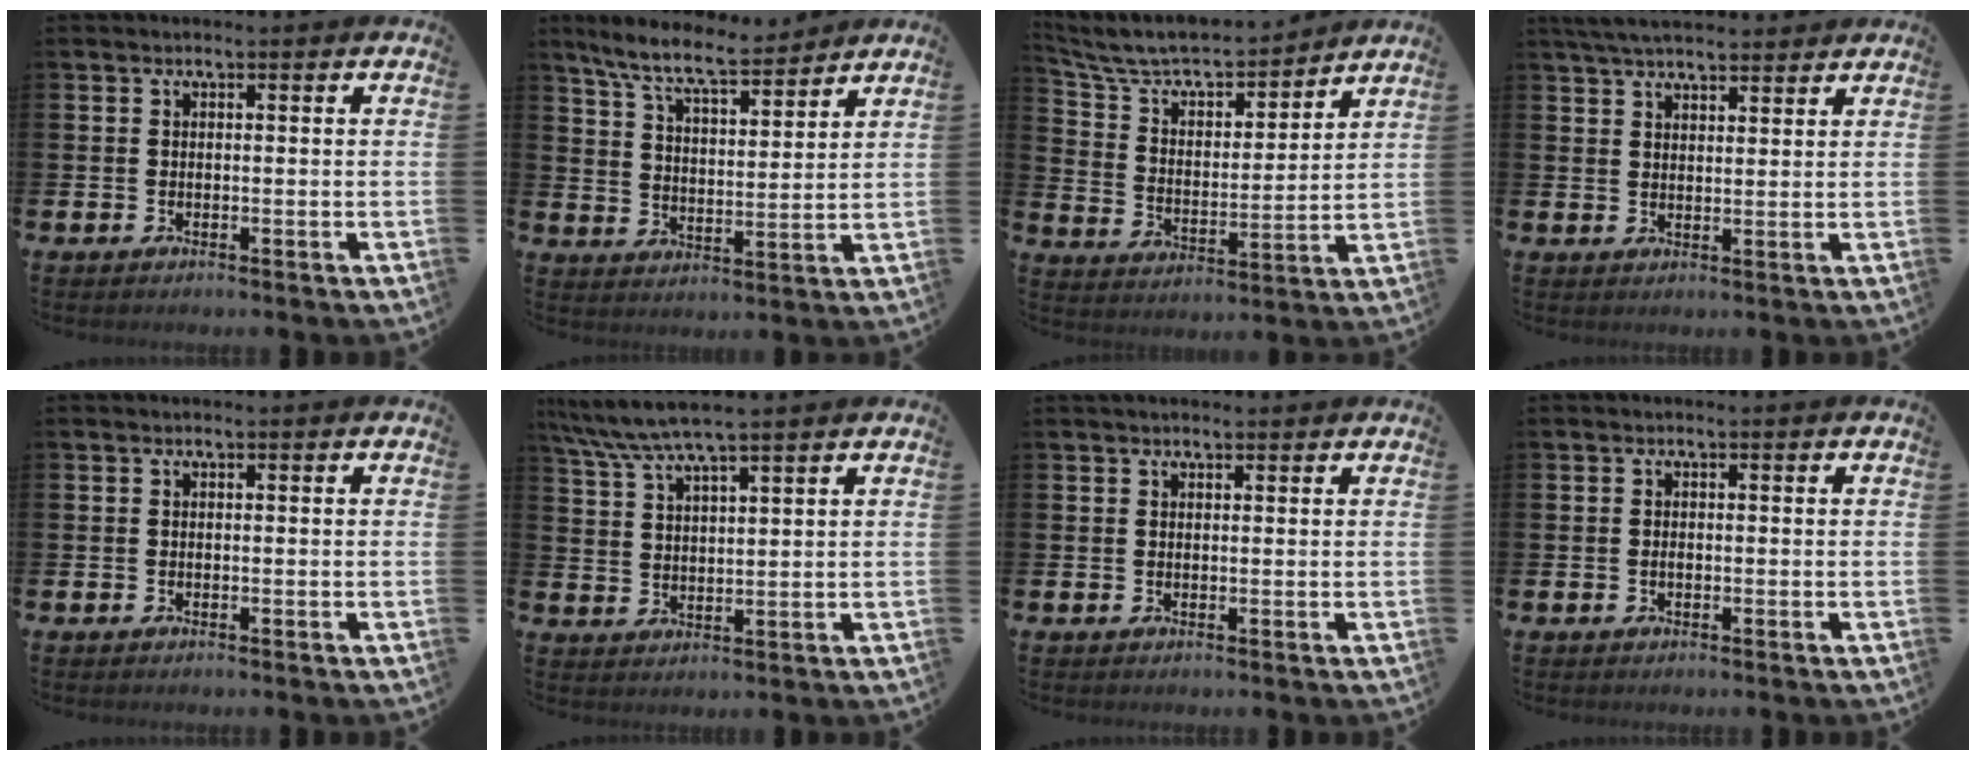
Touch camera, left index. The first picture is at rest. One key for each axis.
{"total": 8.8, "fx": 8.0, "fy": 1.4, "fz": 3.5, "tx": -0.100, "ty": -0.035, "tz": 0.146}
{"total": 7.8, "fx": 7.2, "fy": 1.9, "fz": 2.3, "tx": -0.087, "ty": -0.053, "tz": 0.125}
{"total": 4.6, "fx": 4.3, "fy": 1.1, "fz": 1.2, "tx": -0.034, "ty": -0.011, "tz": 0.081}
{"total": 0.0}
{"total": 6.2, "fx": 5.6, "fy": 0.5, "fz": 2.7, "tx": -0.075, "ty": -0.019, "tz": 0.101}
{"total": 1.1, "fx": 1.1, "fy": 0.3, "fz": 0.2, "tx": 0.003, "ty": 0.001, "tz": 0.018}
{"total": 0.6, "fx": -0.2, "fy": 0.4, "fz": 0.5, "tx": -0.011, "ty": 0.001, "tz": -0.004}